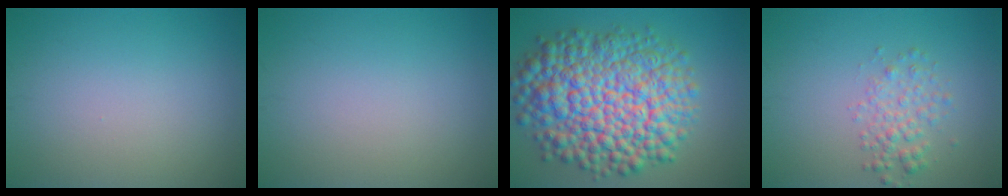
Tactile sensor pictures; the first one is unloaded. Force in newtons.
{"total": 0.0}
{"total": 13.6, "press": 13.6, "slide": 0.4}
{"total": 2.4, "press": 2.4, "slide": 0.1}